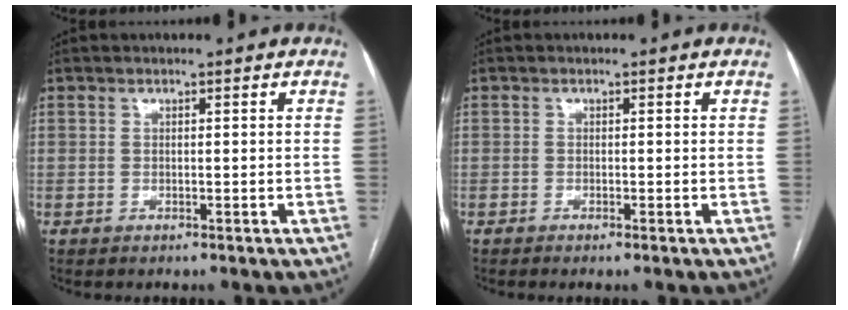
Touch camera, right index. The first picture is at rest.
{"total": 0.7, "force": [-0.5, -0.1, 0.5], "torque": [-0.010, -0.001, -0.008]}